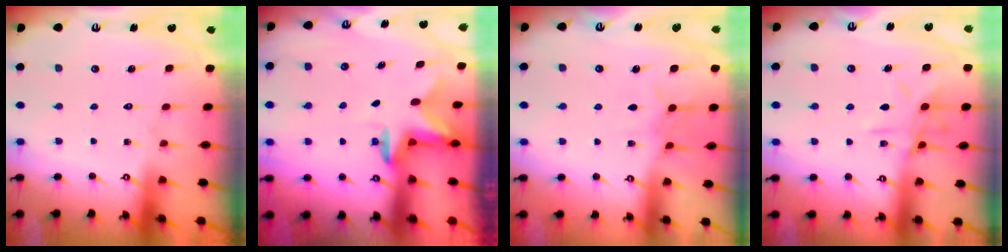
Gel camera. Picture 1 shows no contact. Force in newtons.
{"total": 2.7, "press": 2.7, "slide": 0.5}
{"total": 4.6, "press": 4.6, "slide": 0.6}
{"total": 10.3, "press": 10.3, "slide": 0.8}